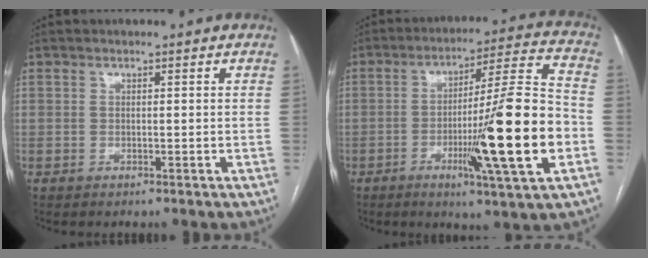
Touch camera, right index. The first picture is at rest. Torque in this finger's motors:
{"motor_torque": [2.14, 0.00, 1.05, 0.21]}